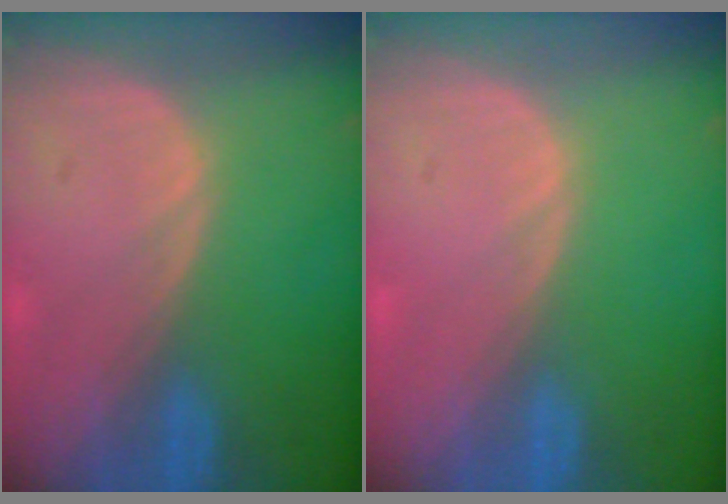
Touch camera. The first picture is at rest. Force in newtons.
{"total": 0.0}